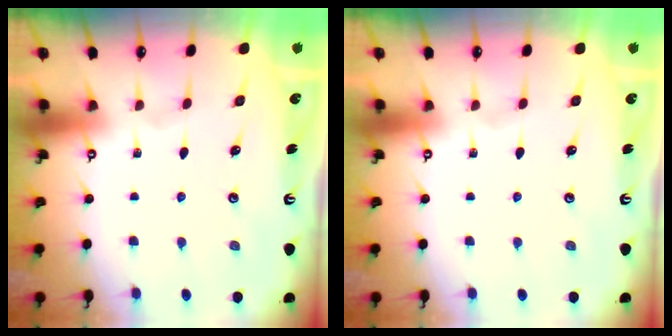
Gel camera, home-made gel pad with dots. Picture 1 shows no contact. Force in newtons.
{"total": 0.0}